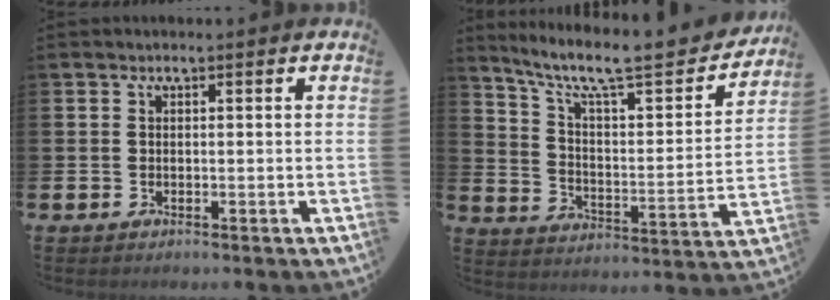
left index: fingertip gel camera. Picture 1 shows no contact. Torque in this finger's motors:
{"motor_torque": [0.04, -0.38, 0.43, 0.19]}